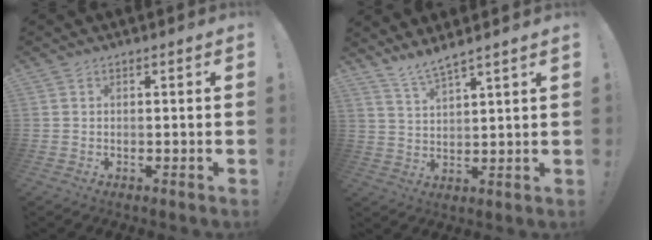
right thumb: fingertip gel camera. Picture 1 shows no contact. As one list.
[{"total": 5.5, "force": [5.0, -0.4, 2.4], "torque": [-0.053, -0.029, 0.090]}]